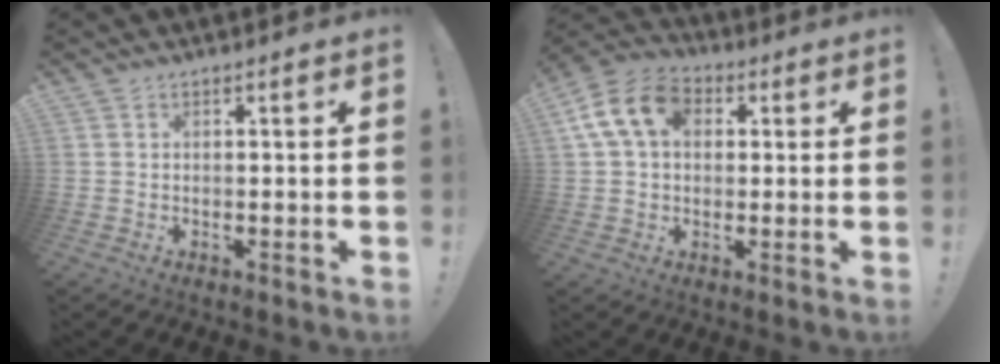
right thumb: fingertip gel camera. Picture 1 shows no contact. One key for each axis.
{"total": 14.3, "fx": 3.9, "fy": 10.4, "fz": 9.0, "tx": -0.162, "ty": 0.005, "tz": 0.077}